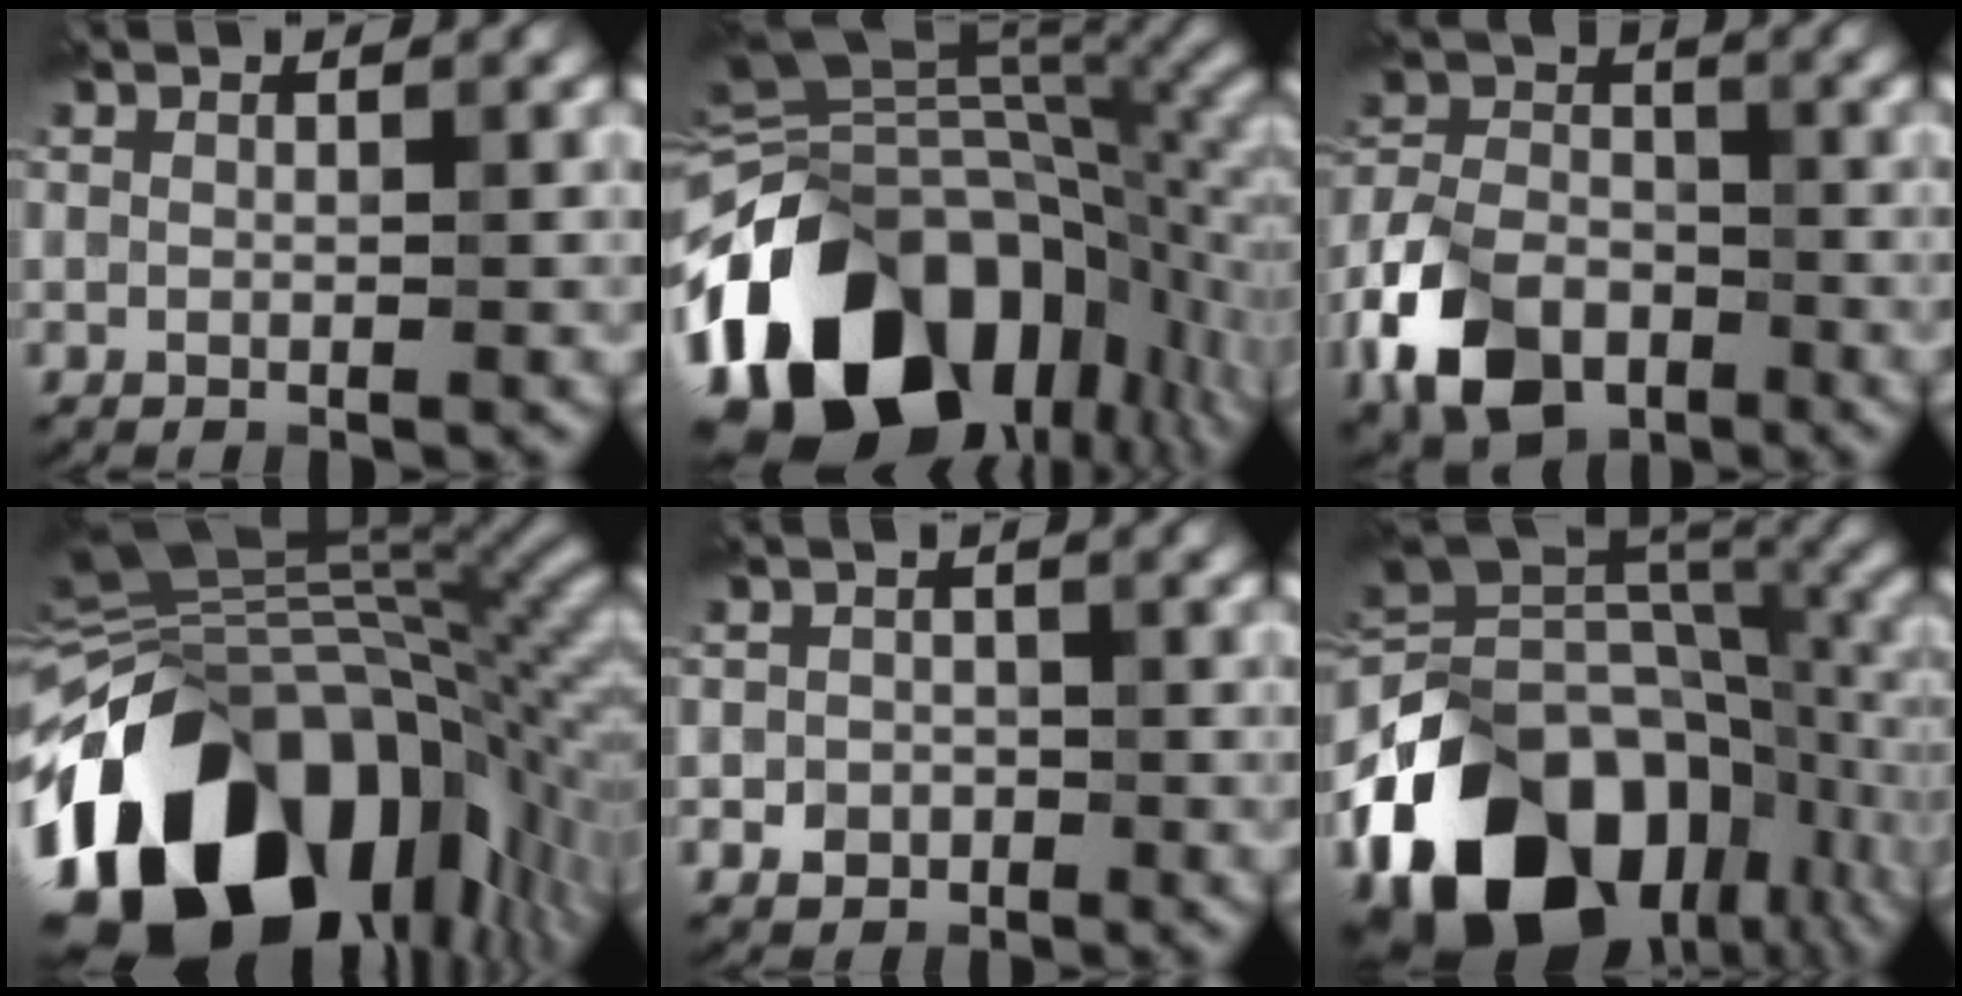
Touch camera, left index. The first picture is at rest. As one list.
[{"total": 17.0, "force": [-7.1, 10.5, 11.3], "torque": [-0.208, -0.004, -0.124]}, {"total": 9.3, "force": [-4.9, 6.0, 5.1], "torque": [-0.108, -0.004, -0.109]}, {"total": 17.7, "force": [-8.1, 10.3, 11.9], "torque": [-0.225, -0.025, -0.122]}, {"total": 2.1, "force": [-0.8, 1.7, 0.8], "torque": [0.002, 0.000, -0.021]}, {"total": 17.1, "force": [-8.4, 11.0, 10.1], "torque": [-0.207, -0.016, -0.145]}]